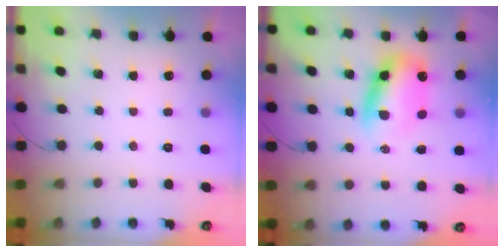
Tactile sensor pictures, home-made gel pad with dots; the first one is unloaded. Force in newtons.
{"total": 8.7, "press": 8.5, "slide": 2.1}